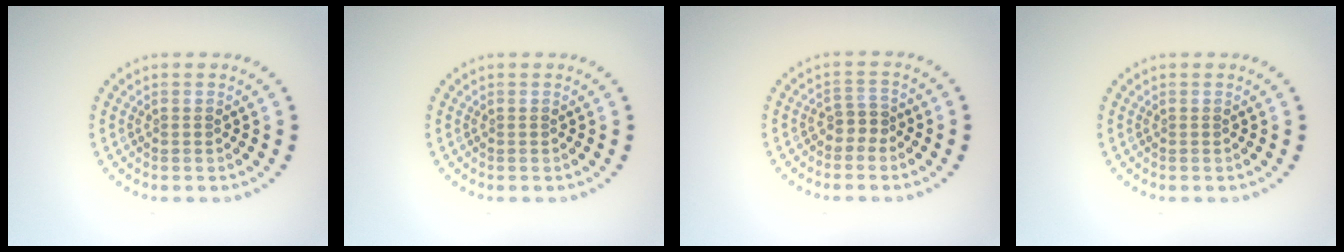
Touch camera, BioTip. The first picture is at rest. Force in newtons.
{"total": 0.0}
{"total": 1.6, "press": 1.2, "slide": 1.1}
{"total": 0.0}